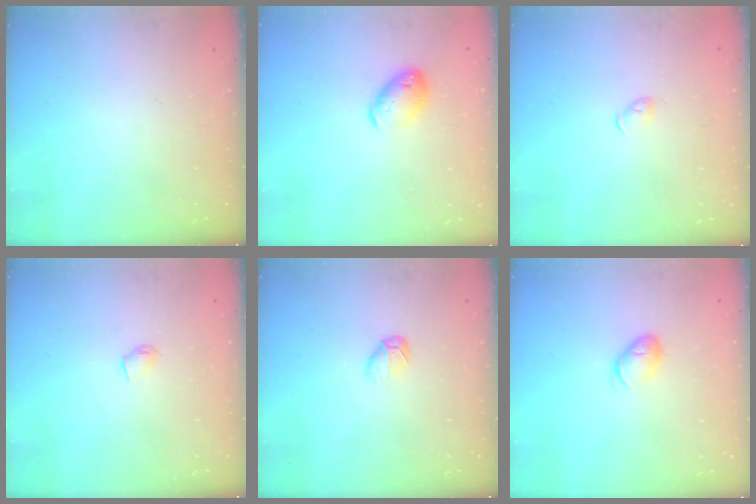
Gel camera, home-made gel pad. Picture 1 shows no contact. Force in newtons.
{"total": 9.0, "press": 9.0, "slide": 1.2}
{"total": 3.6, "press": 3.5, "slide": 0.8}
{"total": 3.8, "press": 3.7, "slide": 0.8}
{"total": 2.8, "press": 2.7, "slide": 0.9}
{"total": 7.4, "press": 7.4, "slide": 0.8}